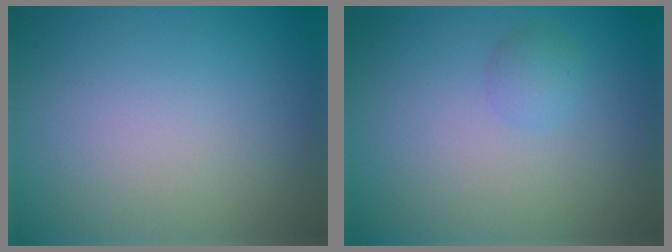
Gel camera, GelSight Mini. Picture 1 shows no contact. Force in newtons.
{"total": 1.2, "press": 1.2, "slide": 0.1}